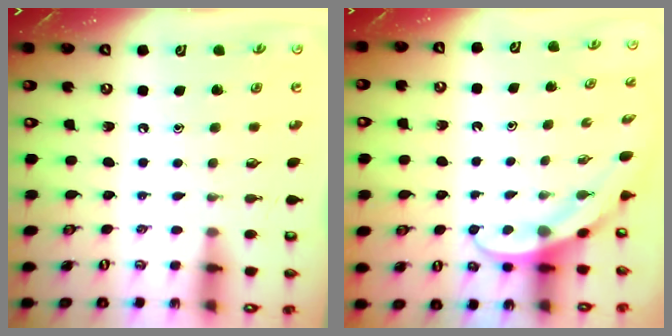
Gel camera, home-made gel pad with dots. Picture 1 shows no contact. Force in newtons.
{"total": 3.9, "press": 3.9, "slide": 0.3}